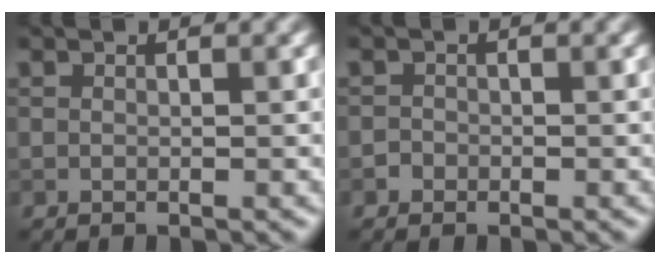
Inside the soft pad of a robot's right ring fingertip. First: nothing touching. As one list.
[{"total": 0.8, "force": [-0.5, 0.6, -0.1], "torque": [0.007, -0.004, -0.010]}]